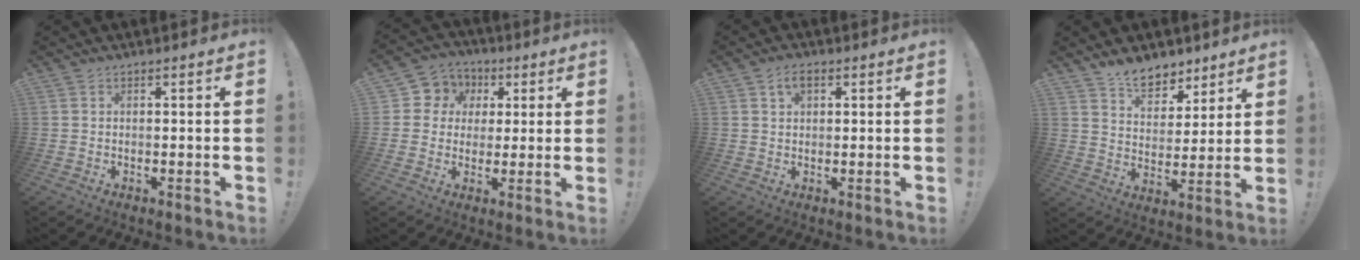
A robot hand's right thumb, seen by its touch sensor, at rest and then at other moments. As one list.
[{"total": 7.6, "force": [1.2, 7.3, 1.7], "torque": [-0.023, -0.004, 0.028]}, {"total": 3.7, "force": [1.7, 2.3, 2.4], "torque": [-0.038, 0.003, 0.029]}, {"total": 10.1, "force": [7.8, 5.4, 3.3], "torque": [-0.048, -0.054, 0.151]}]